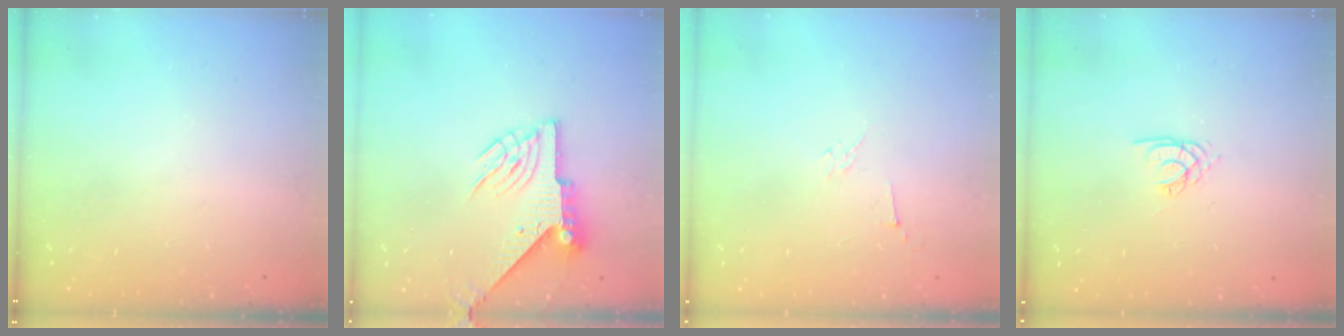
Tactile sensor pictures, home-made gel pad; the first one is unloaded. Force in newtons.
{"total": 7.3, "press": 7.3, "slide": 0.6}
{"total": 2.9, "press": 2.8, "slide": 0.8}
{"total": 1.8, "press": 1.8, "slide": 0.2}